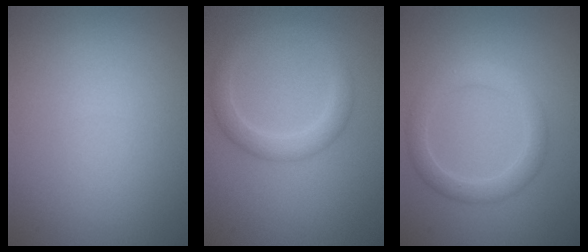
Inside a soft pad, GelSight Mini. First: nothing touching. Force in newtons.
{"total": 2.9, "press": 2.8, "slide": 0.2}
{"total": 3.0, "press": 3.0, "slide": 0.2}